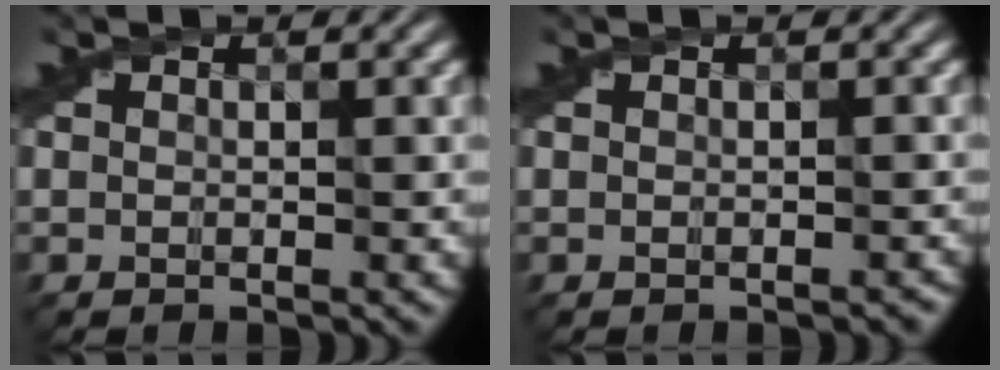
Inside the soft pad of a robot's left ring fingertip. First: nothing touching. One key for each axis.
{"total": 0.6, "fx": -0.6, "fy": 0.1, "fz": 0.2, "tx": -0.005, "ty": -0.005, "tz": -0.010}